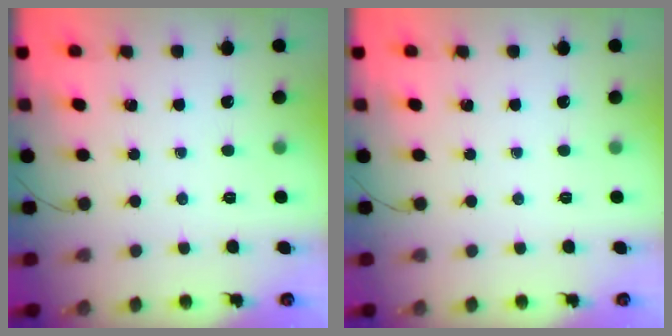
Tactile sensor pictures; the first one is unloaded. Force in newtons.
{"total": 0.0}